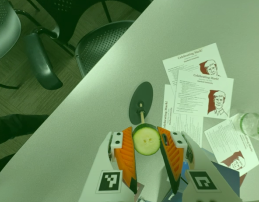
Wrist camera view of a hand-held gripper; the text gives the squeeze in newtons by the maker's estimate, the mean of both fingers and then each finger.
{"total": 9.2, "left": 8.9, "right": 9.6}